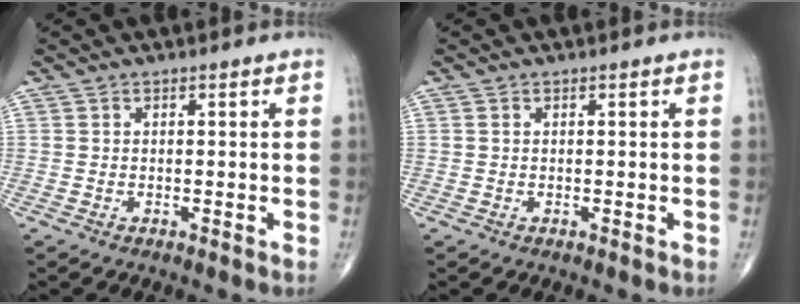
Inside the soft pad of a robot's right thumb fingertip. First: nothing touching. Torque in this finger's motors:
{"motor_torque": [-0.32, 0.09, -0.11, -0.10, 0.02]}